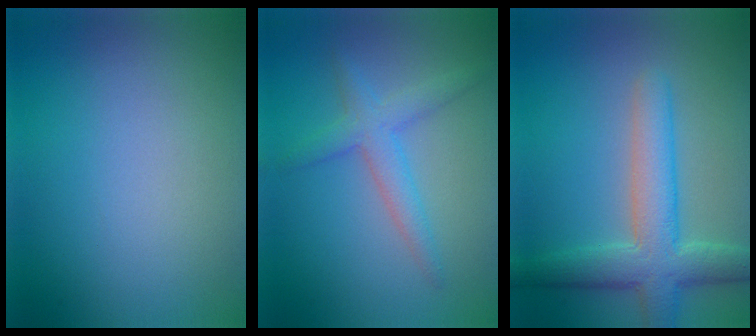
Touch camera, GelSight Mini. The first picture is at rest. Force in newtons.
{"total": 2.9, "press": 2.9, "slide": 0.1}
{"total": 5.7, "press": 5.7, "slide": 0.2}